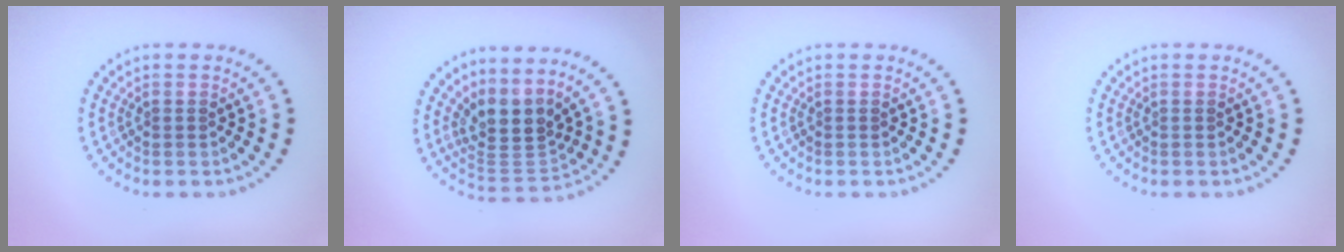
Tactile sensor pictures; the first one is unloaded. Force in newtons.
{"total": 4.1, "press": 3.2, "slide": 2.5}
{"total": 0.0}
{"total": 0.0}